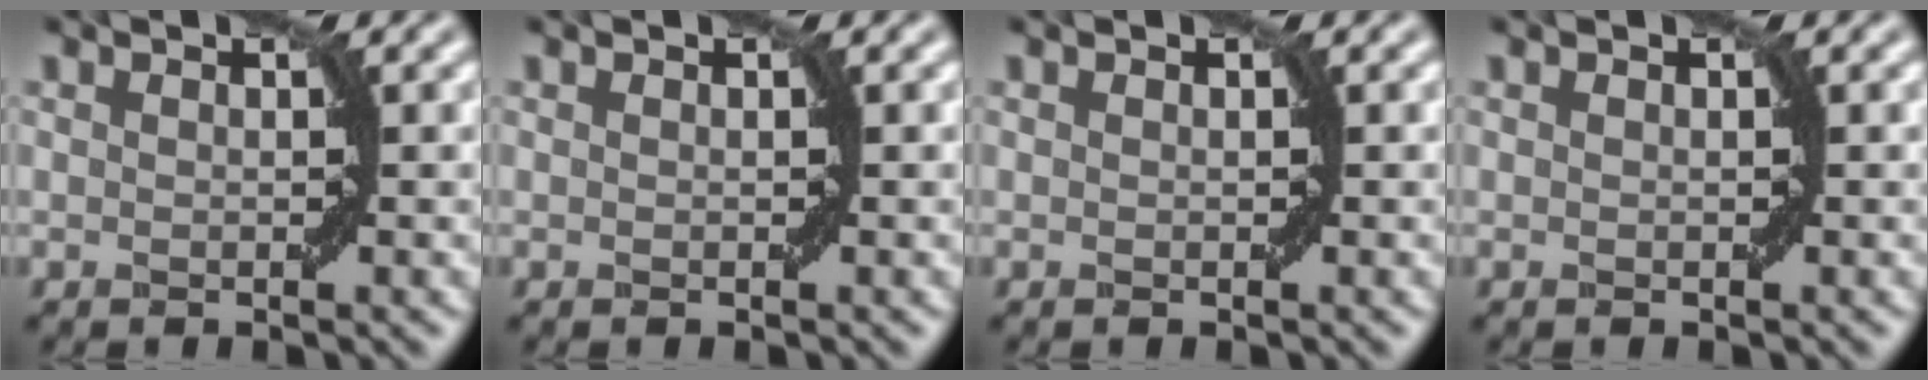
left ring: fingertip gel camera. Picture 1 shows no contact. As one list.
[{"total": 0.0}, {"total": 0.0}, {"total": 0.0}]